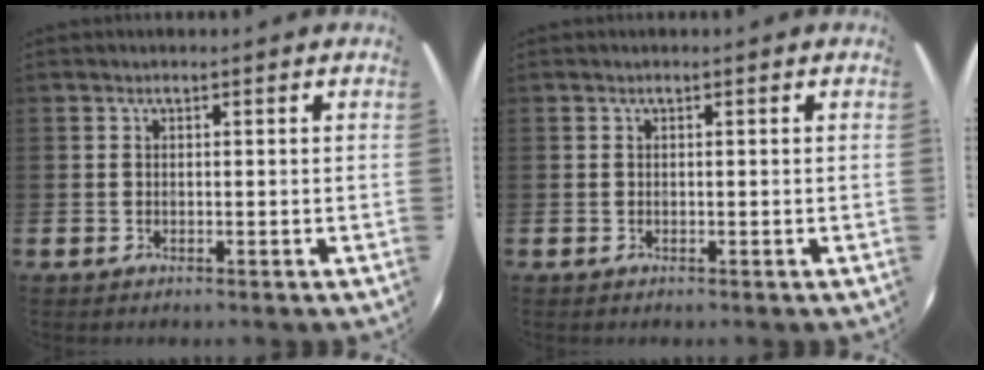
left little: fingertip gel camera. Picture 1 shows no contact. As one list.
[{"total": 0.0}]